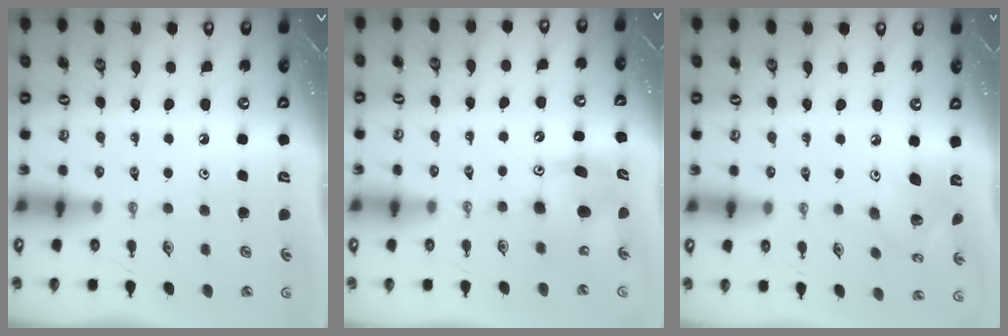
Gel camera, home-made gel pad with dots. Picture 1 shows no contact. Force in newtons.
{"total": 8.5, "press": 8.4, "slide": 0.5}
{"total": 9.7, "press": 9.7, "slide": 0.4}